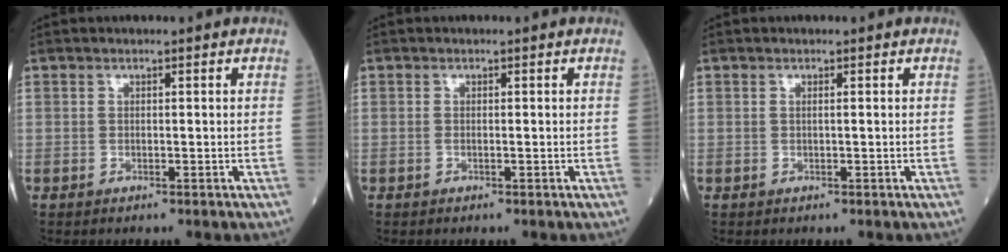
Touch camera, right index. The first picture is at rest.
{"total": 0.0}
{"total": 0.0}